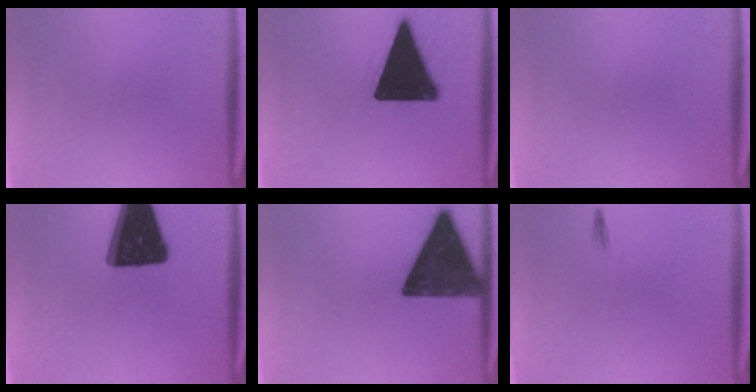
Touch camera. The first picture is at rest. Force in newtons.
{"total": 19.8}
{"total": 0.0}
{"total": 19.5}
{"total": 13.4}
{"total": 0.5}